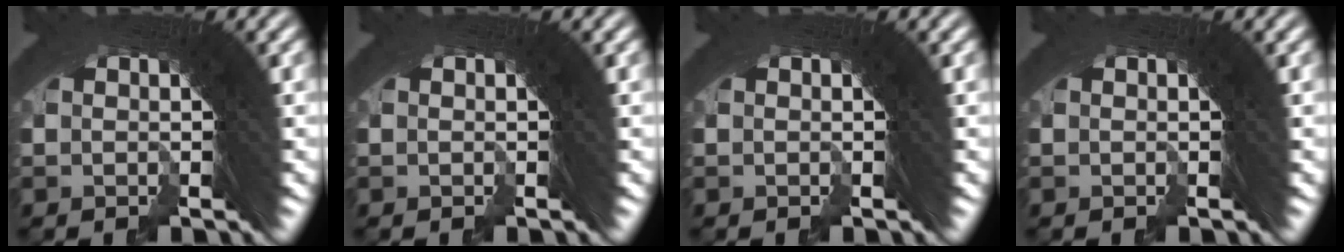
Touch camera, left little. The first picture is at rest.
{"total": 0.0}
{"total": 0.0}
{"total": 0.0}